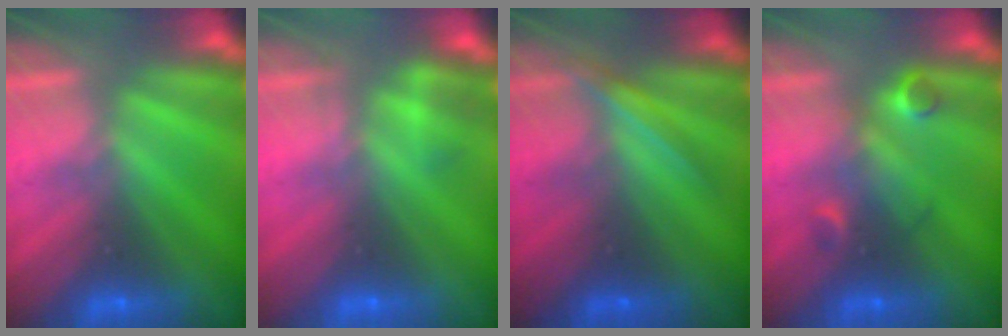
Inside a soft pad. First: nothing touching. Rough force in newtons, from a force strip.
{"total": 2.2}
{"total": 2.0}
{"total": 2.9}